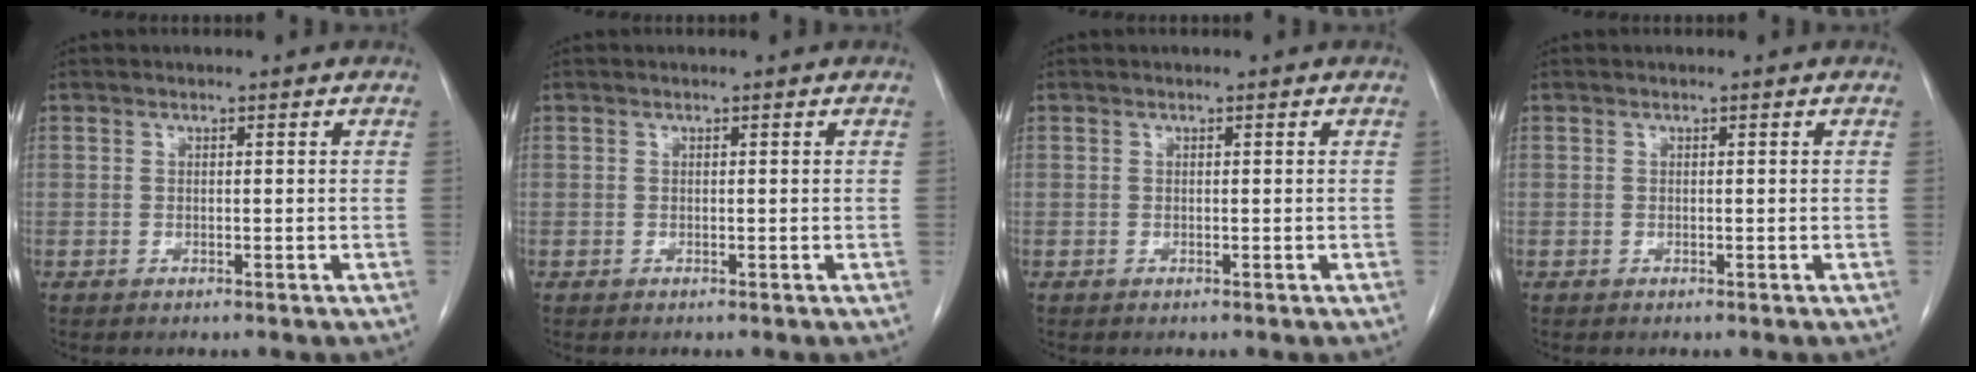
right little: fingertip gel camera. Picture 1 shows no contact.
{"total": 0.0}
{"total": 0.0}
{"total": 0.0}